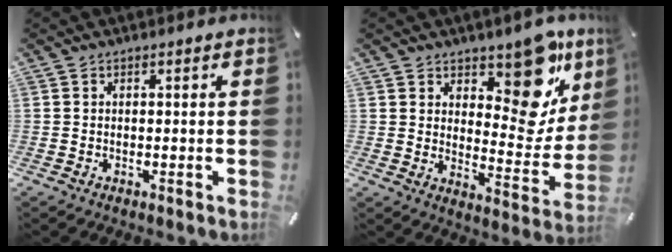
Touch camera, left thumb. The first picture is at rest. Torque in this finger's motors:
{"motor_torque": [0.40, 0.32, 0.40, -0.02, -0.03]}